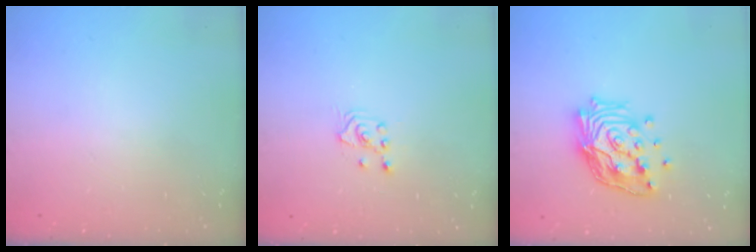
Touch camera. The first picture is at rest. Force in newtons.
{"total": 2.5, "press": 2.4, "slide": 0.9}
{"total": 18.0, "press": 17.9, "slide": 2.4}